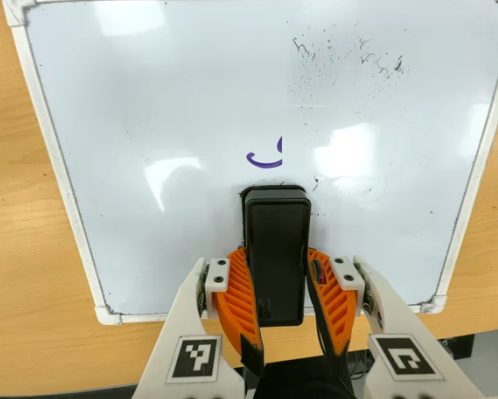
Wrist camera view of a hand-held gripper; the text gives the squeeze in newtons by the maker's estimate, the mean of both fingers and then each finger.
{"total": 9.7, "left": 7.7, "right": 11.7}